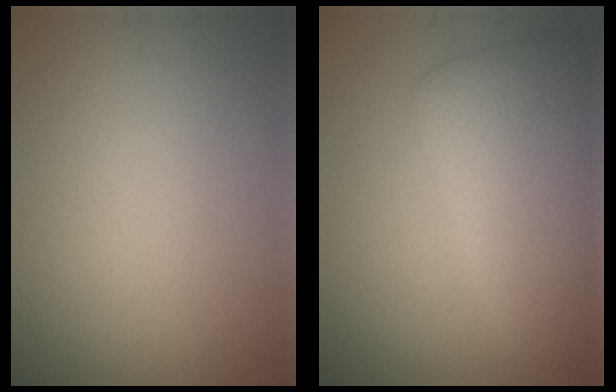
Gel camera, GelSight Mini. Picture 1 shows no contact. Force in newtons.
{"total": 7.5, "press": 7.5, "slide": 0.2}